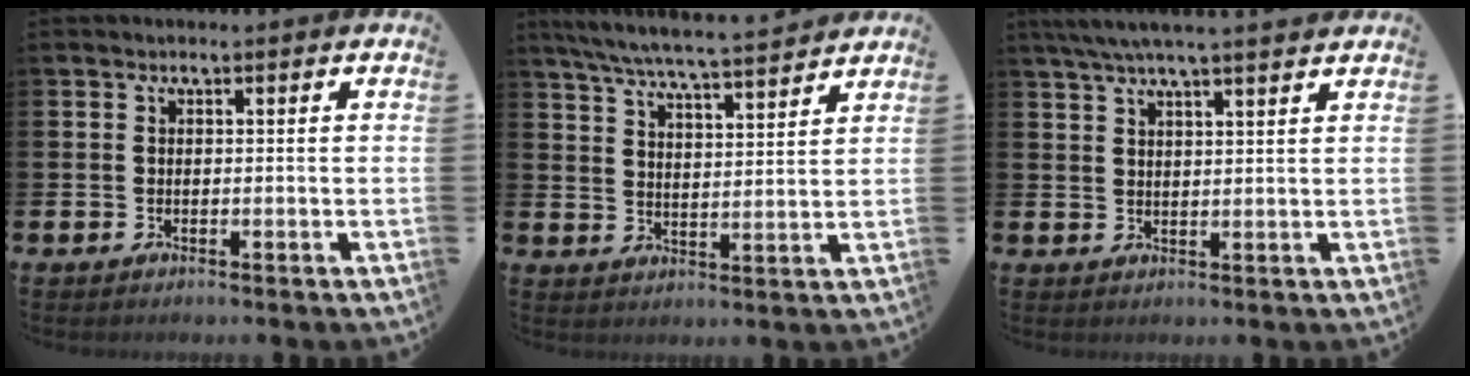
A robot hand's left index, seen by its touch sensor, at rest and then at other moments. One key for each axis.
{"total": 6.8, "fx": 6.4, "fy": 0.1, "fz": 2.2, "tx": -0.061, "ty": -0.043, "tz": 0.112}
{"total": 5.1, "fx": 4.6, "fy": -0.1, "fz": 2.3, "tx": -0.051, "ty": -0.011, "tz": 0.082}